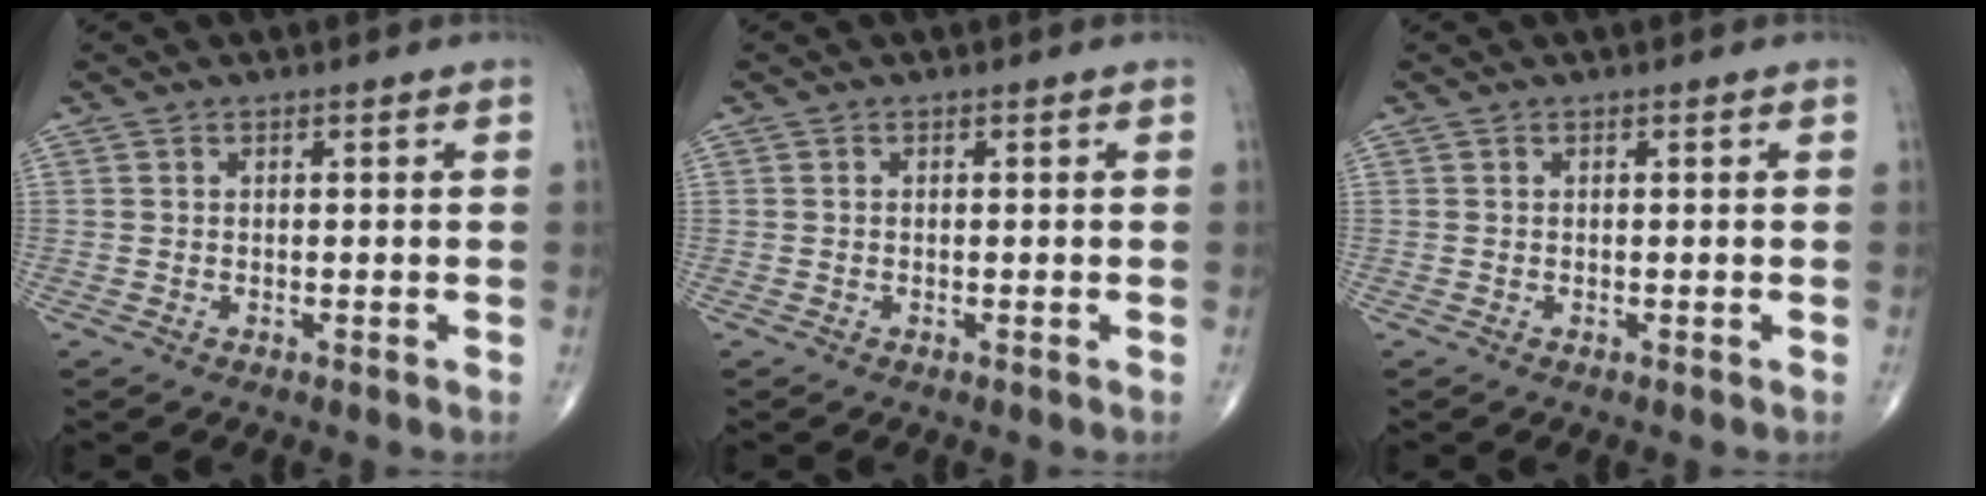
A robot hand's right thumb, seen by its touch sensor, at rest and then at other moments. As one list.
[{"total": 0.0}, {"total": 0.0}]